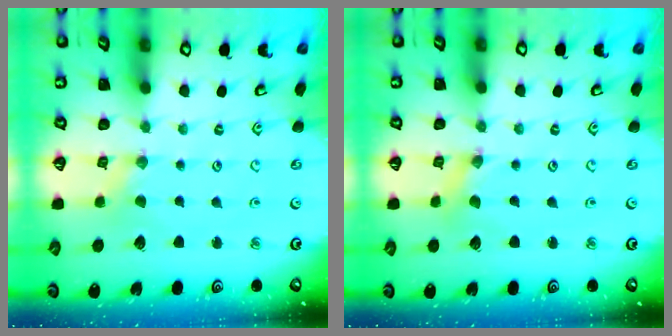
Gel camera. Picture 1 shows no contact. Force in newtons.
{"total": 1.4, "press": 1.4, "slide": 0.0}